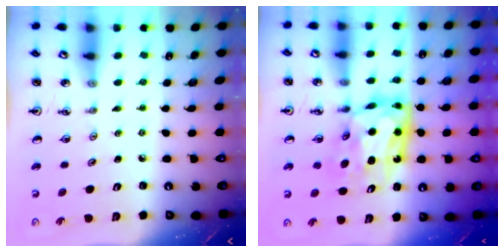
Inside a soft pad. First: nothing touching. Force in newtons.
{"total": 10.7, "press": 10.6, "slide": 1.1}